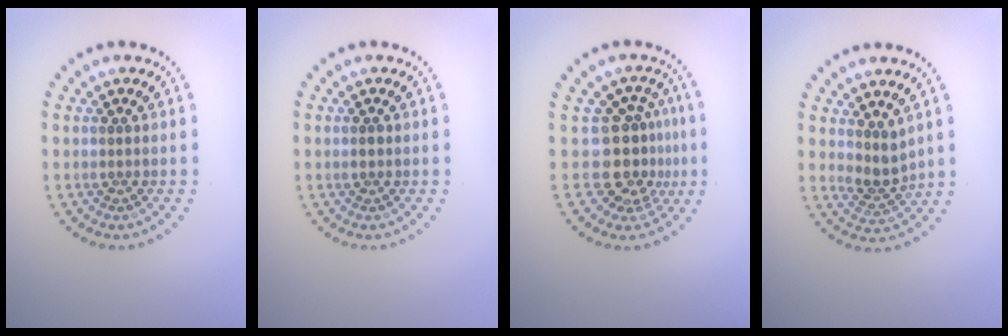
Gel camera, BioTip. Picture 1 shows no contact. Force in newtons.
{"total": 0.9, "press": 0.9, "slide": 0.0}
{"total": 4.2, "press": 3.1, "slide": 2.8}
{"total": 2.5, "press": 1.9, "slide": 1.6}